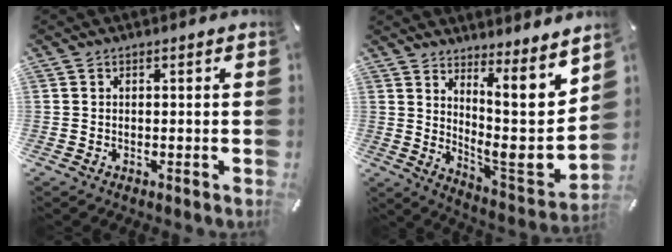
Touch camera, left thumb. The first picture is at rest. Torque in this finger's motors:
{"motor_torque": [1.74, 1.70, 1.40, -1.36, 0.12]}